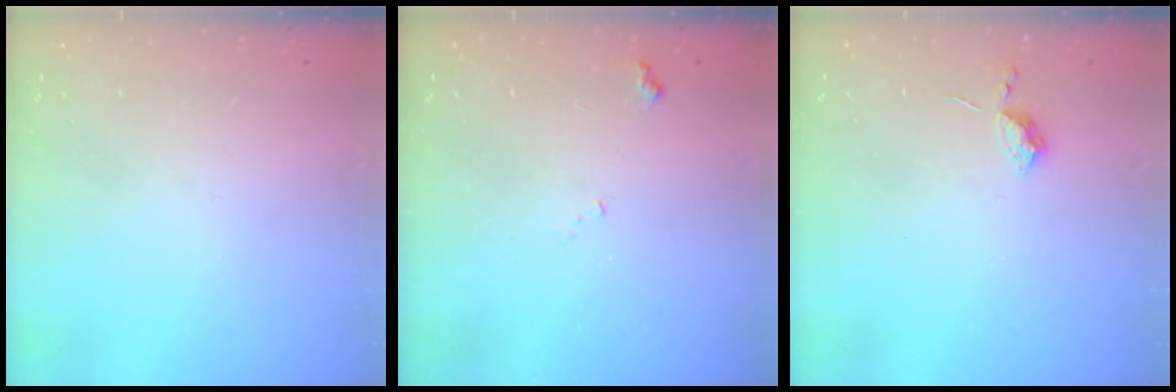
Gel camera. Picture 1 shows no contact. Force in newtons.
{"total": 7.4, "press": 7.4, "slide": 0.8}
{"total": 7.0, "press": 6.9, "slide": 0.9}